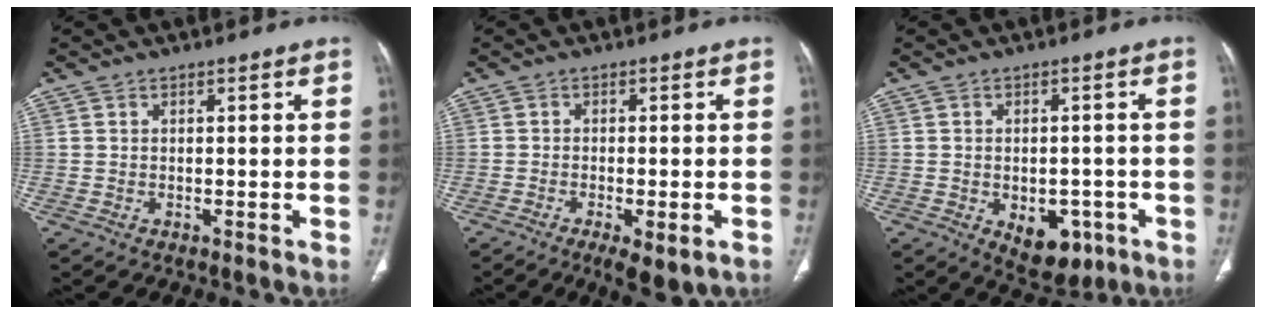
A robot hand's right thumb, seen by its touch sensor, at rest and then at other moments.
{"total": 6.7, "force": [-3.5, 2.3, 5.3], "torque": [-0.078, -0.004, -0.050]}
{"total": 8.5, "force": [-3.3, 5.4, 5.7], "torque": [-0.050, 0.011, -0.028]}